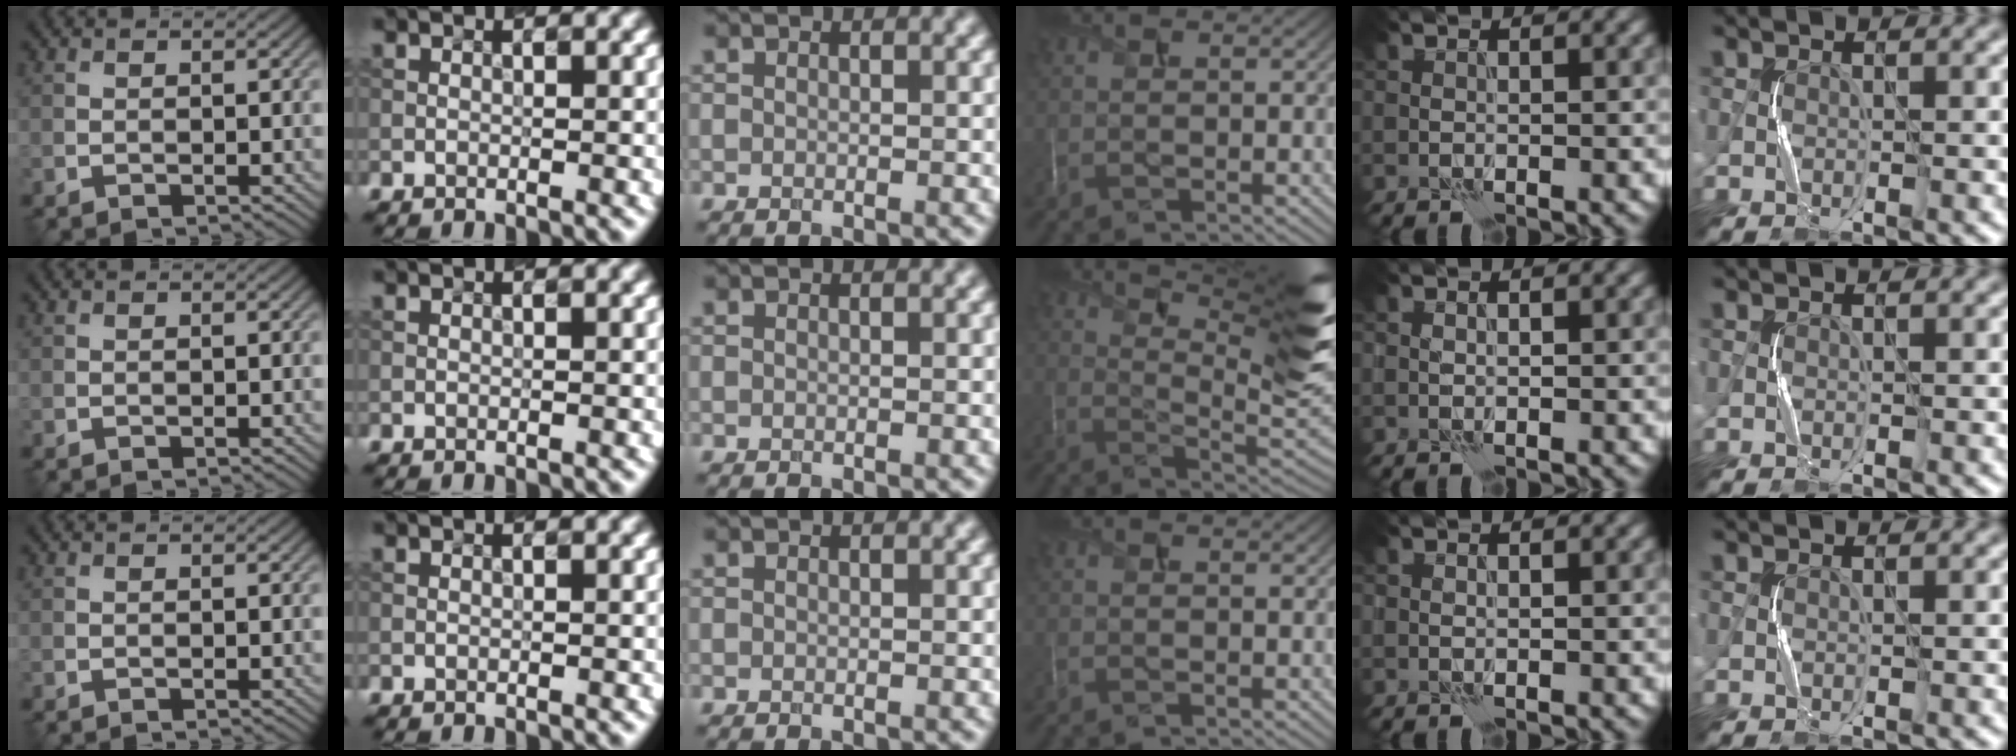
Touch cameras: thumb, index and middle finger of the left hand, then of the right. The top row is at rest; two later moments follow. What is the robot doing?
{"motion": "squeeze", "object": "paper clamp"}